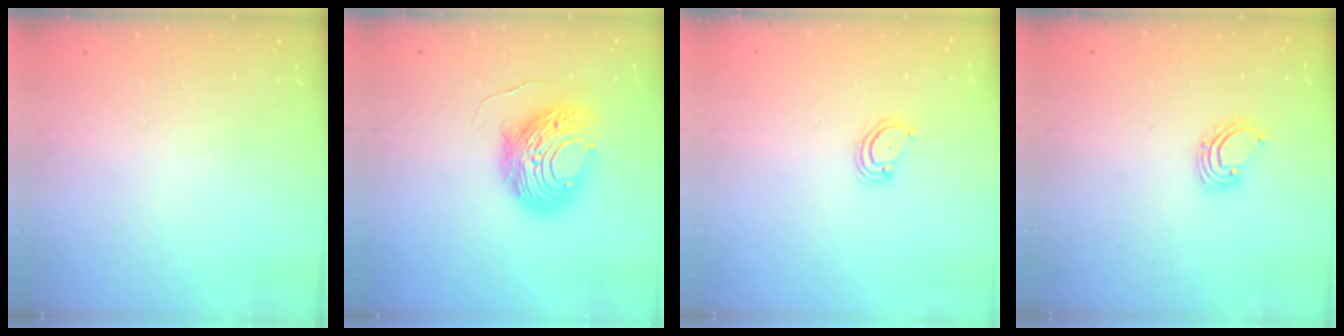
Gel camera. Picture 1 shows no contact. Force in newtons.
{"total": 11.2, "press": 11.1, "slide": 1.1}
{"total": 2.9, "press": 2.9, "slide": 0.3}
{"total": 2.2, "press": 2.2, "slide": 0.2}